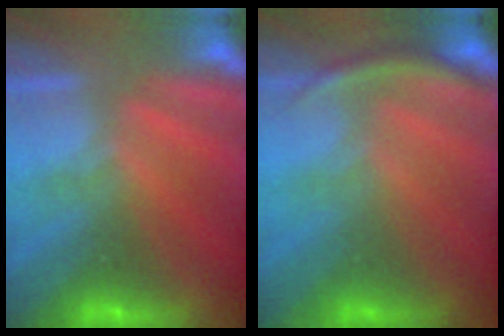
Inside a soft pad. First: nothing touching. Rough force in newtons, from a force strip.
{"total": 2.9}